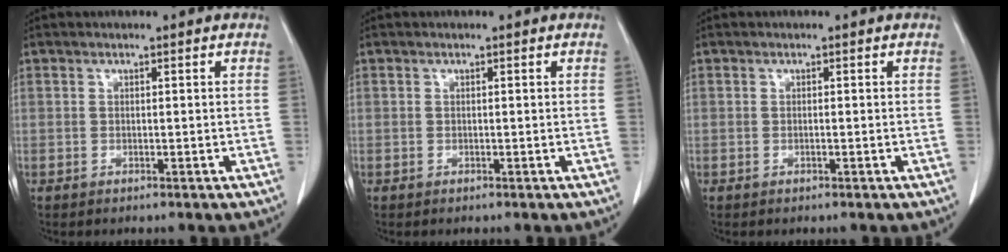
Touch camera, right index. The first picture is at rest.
{"total": 0.0}
{"total": 0.0}